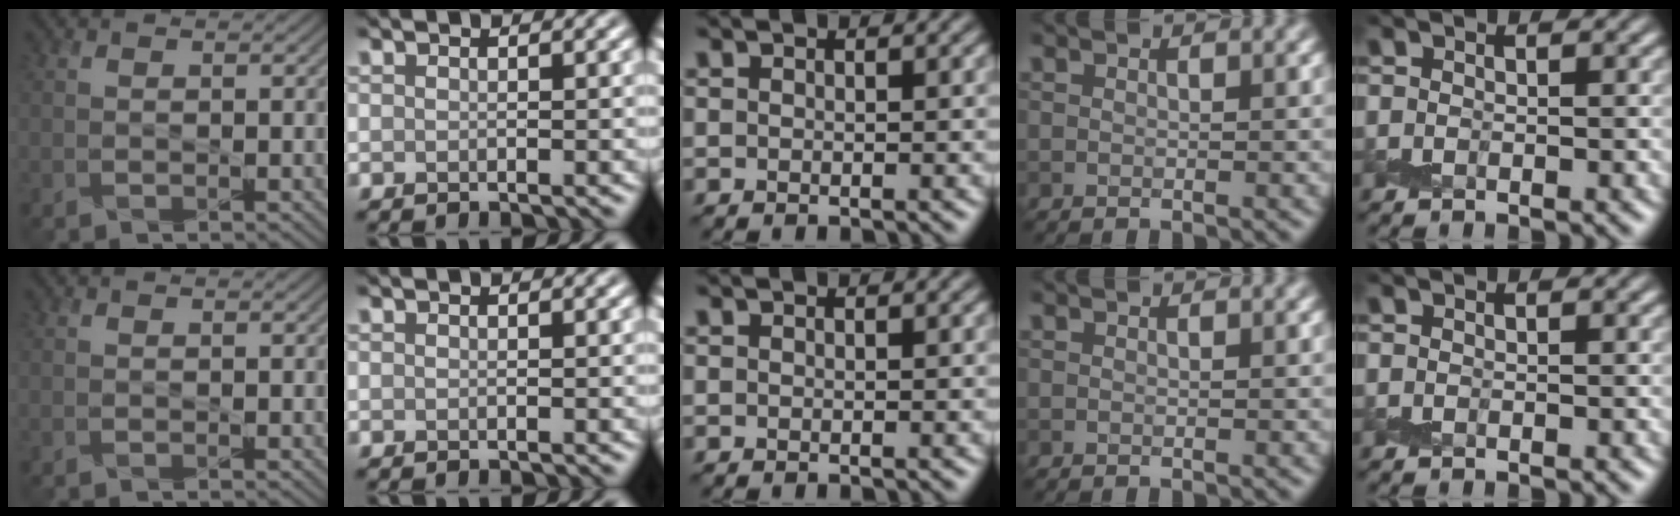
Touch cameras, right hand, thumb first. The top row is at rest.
{}